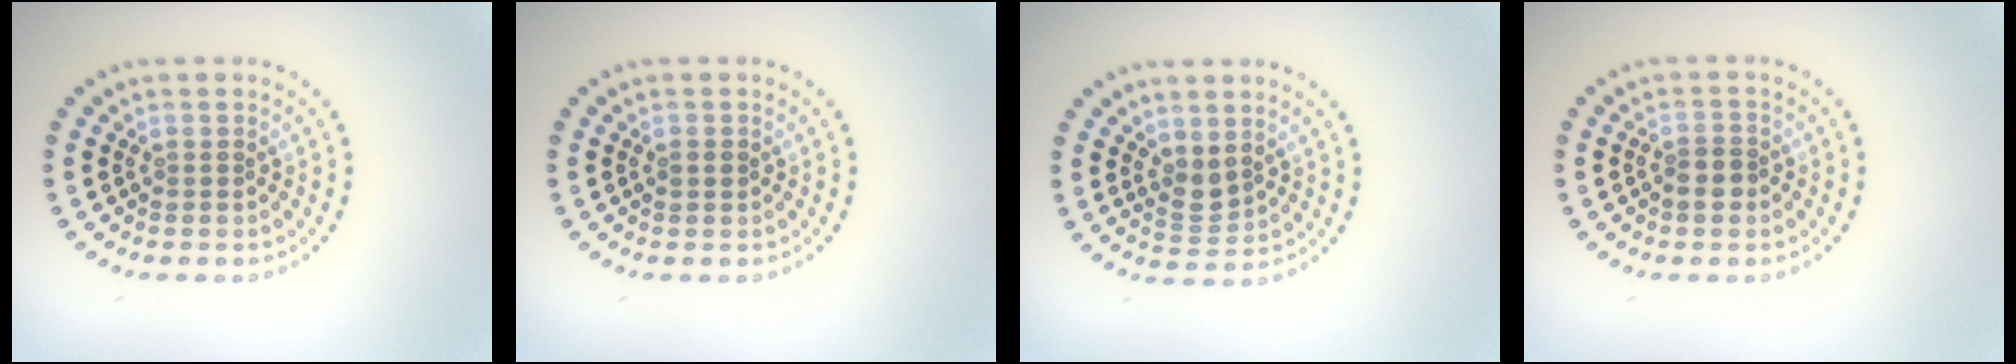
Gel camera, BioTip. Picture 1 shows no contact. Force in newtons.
{"total": 1.0, "press": 1.0, "slide": 0.1}
{"total": 1.8, "press": 1.5, "slide": 1.0}
{"total": 1.9, "press": 1.7, "slide": 0.9}